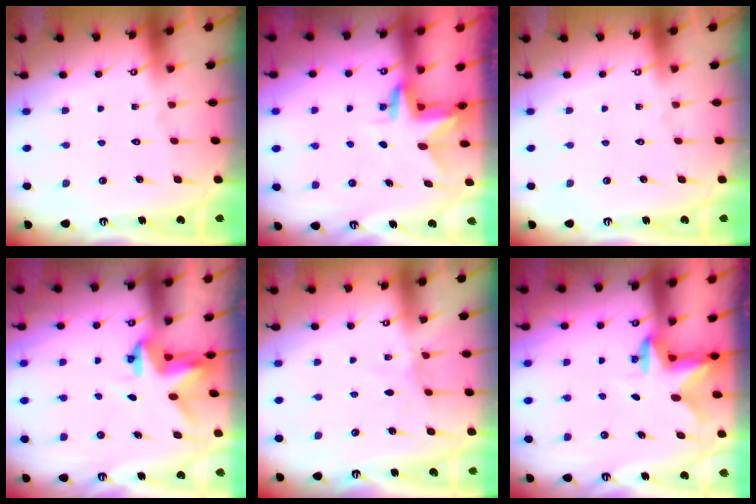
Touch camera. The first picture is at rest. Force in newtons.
{"total": 3.0, "press": 3.0, "slide": 0.2}
{"total": 0.0}
{"total": 3.8, "press": 3.8, "slide": 0.2}
{"total": 2.6, "press": 2.6, "slide": 0.4}
{"total": 2.8, "press": 2.8, "slide": 0.5}